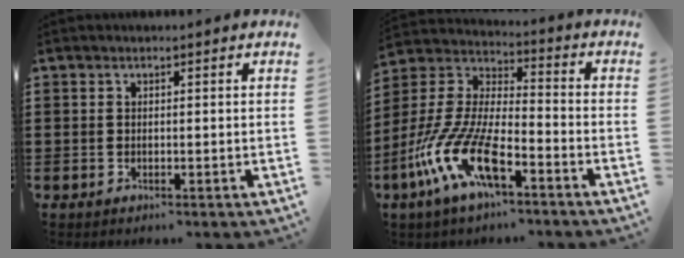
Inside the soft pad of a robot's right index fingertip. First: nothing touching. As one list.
[{"total": 13.0, "force": [-7.7, 4.1, 9.6], "torque": [-0.242, -0.012, -0.161]}]